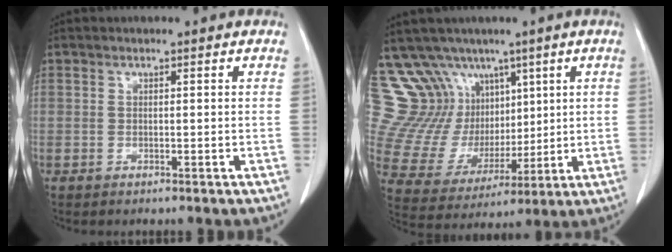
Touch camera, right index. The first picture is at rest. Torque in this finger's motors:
{"motor_torque": [-0.86, 0.86, -0.40, -0.10]}